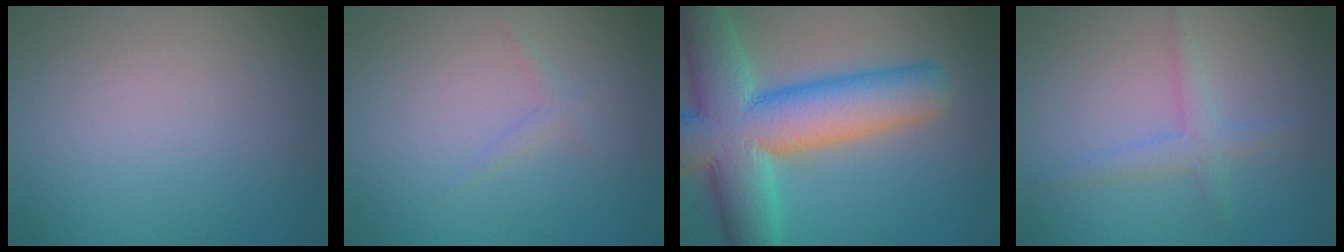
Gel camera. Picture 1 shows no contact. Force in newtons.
{"total": 0.8, "press": 0.8, "slide": 0.0}
{"total": 12.4, "press": 12.4, "slide": 0.6}
{"total": 2.0, "press": 2.0, "slide": 0.0}